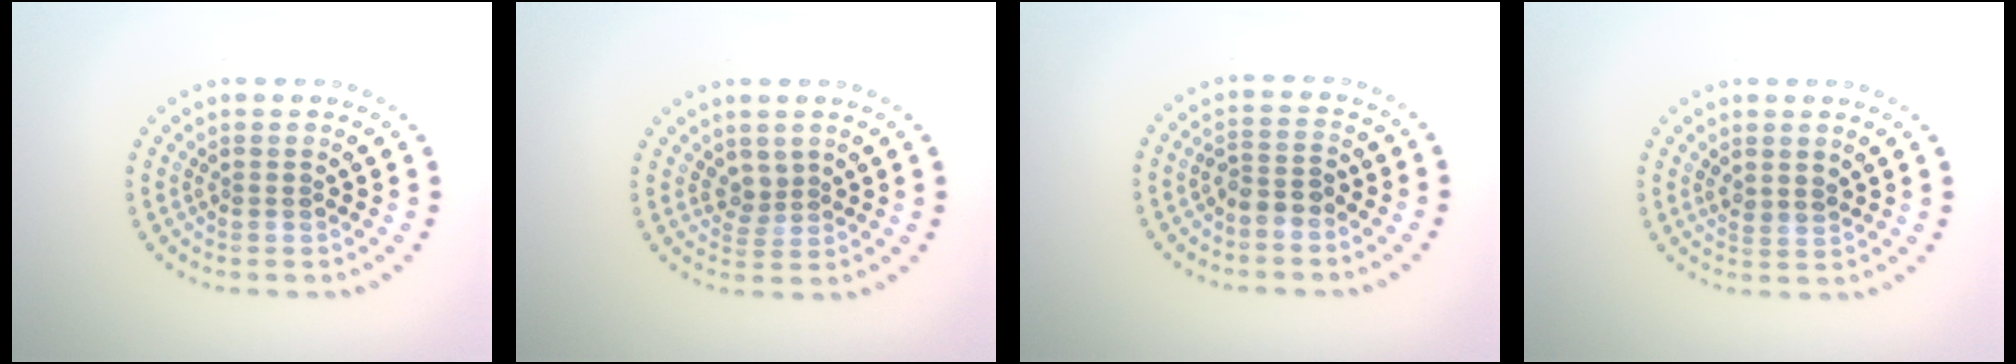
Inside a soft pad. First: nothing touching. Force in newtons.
{"total": 1.7, "press": 1.2, "slide": 1.2}
{"total": 2.2, "press": 2.0, "slide": 1.0}
{"total": 1.5, "press": 1.3, "slide": 0.7}